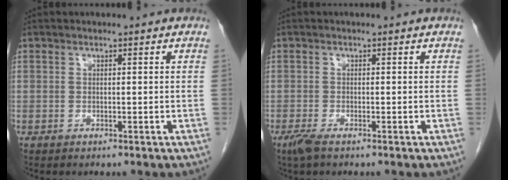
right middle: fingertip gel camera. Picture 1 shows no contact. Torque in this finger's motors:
{"motor_torque": [0.37, -0.17, 0.01, 0.02]}